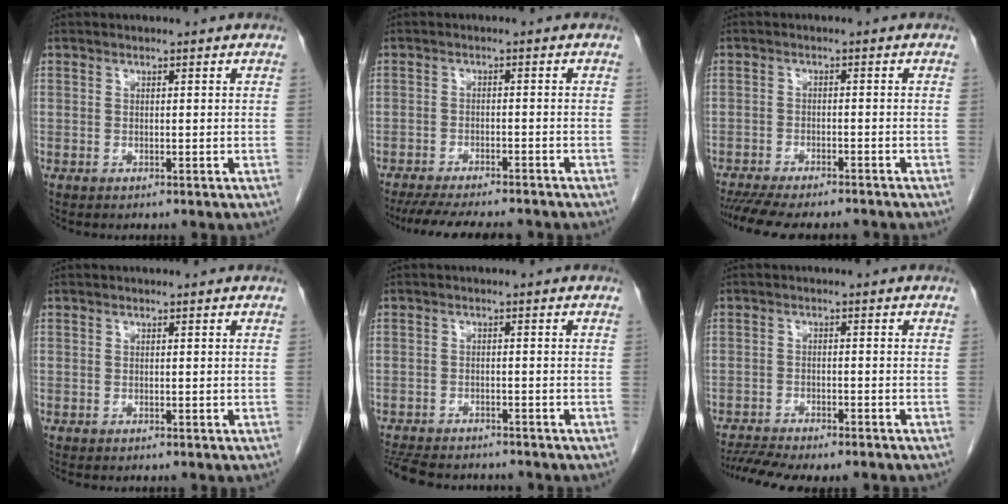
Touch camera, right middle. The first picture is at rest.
{"total": 12.2, "force": [-10.8, 2.2, 5.3], "torque": [-0.078, -0.011, -0.147]}
{"total": 12.1, "force": [-10.7, 2.4, 5.2], "torque": [-0.079, -0.011, -0.148]}
{"total": 0.0}
{"total": 11.0, "force": [-9.8, 3.1, 4.0], "torque": [-0.086, -0.008, -0.138]}
{"total": 9.4, "force": [-8.4, 1.2, 4.0], "torque": [-0.059, -0.001, -0.125]}